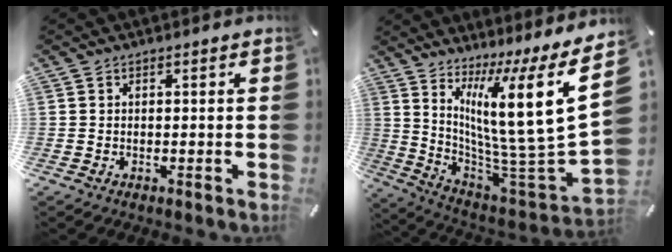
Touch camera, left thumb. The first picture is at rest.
{"total": 21.3, "force": [8.0, 3.3, 19.4], "torque": [-0.323, -0.092, 0.122]}